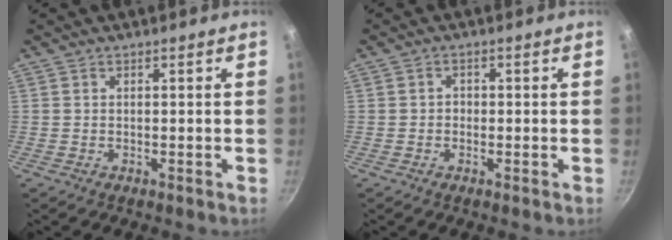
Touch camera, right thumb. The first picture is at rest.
{"total": 1.4, "force": [-0.2, 1.3, 0.6], "torque": [-0.006, 0.004, -0.006]}